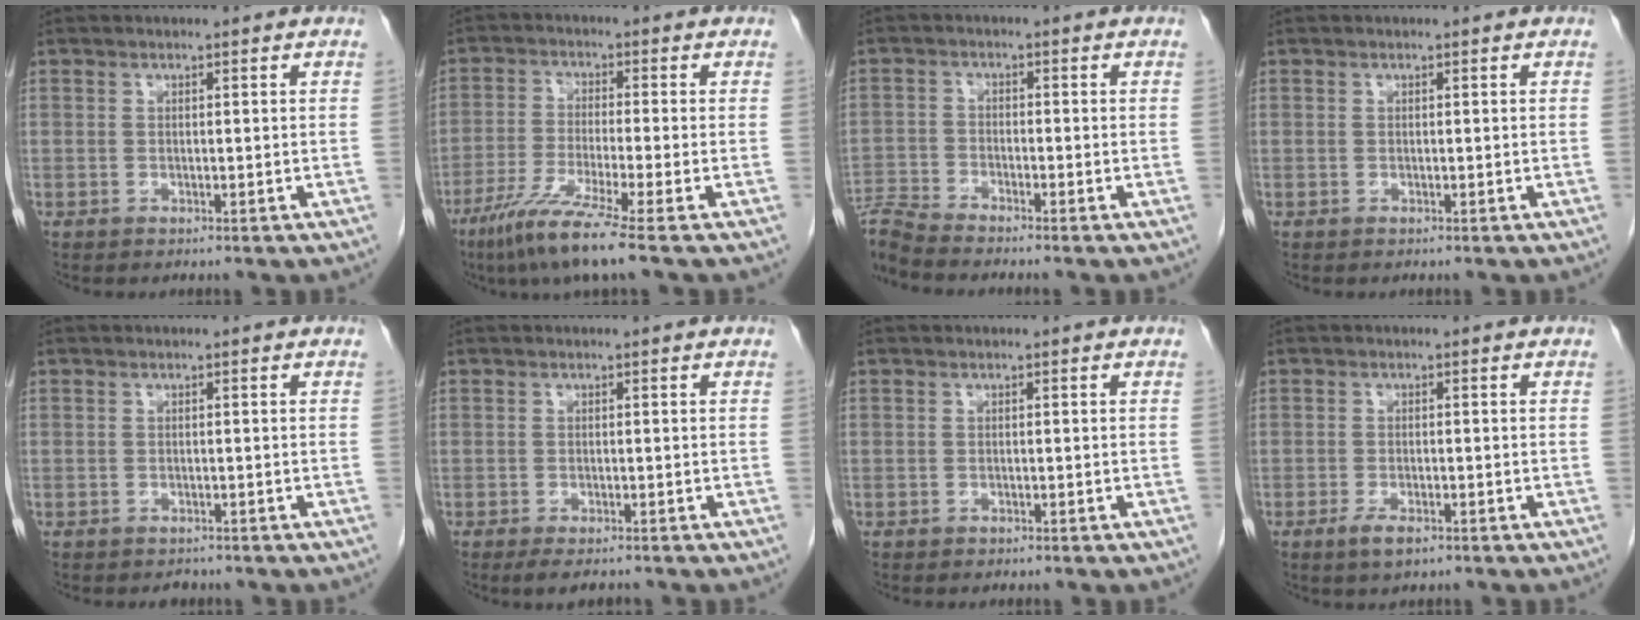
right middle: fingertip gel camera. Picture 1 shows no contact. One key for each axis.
{"total": 9.3, "fx": -6.2, "fy": -1.4, "fz": 6.8, "tx": -0.132, "ty": -0.036, "tz": -0.117}
{"total": 6.3, "fx": -6.0, "fy": -1.3, "fz": 1.2, "tx": -0.024, "ty": -0.010, "tz": -0.115}
{"total": 0.0}
{"total": 1.1, "fx": -1.0, "fy": 0.6, "fz": 0.0, "tx": -0.009, "ty": -0.002, "tz": -0.015}
{"total": 3.0, "fx": -2.4, "fy": 0.9, "fz": 1.6, "tx": -0.024, "ty": -0.008, "tz": -0.034}
{"total": 0.0}
{"total": 2.9, "fx": -1.8, "fy": 0.9, "fz": 2.1, "tx": -0.047, "ty": -0.004, "tz": -0.030}